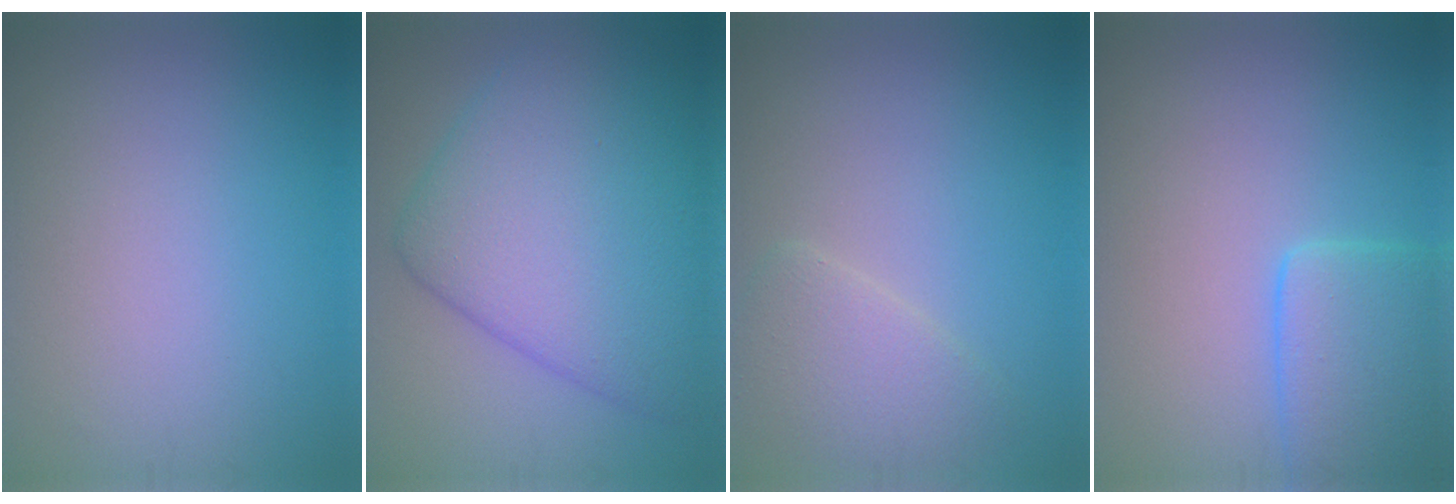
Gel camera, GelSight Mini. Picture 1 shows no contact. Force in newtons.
{"total": 11.2, "press": 11.2, "slide": 0.2}
{"total": 2.9, "press": 2.8, "slide": 0.4}
{"total": 4.7, "press": 4.7, "slide": 0.3}